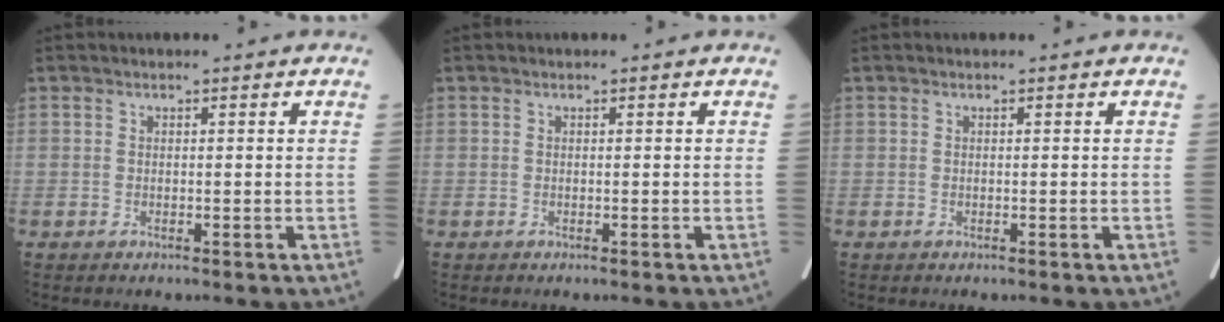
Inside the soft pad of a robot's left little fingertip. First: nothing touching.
{"total": 0.0}
{"total": 0.0}